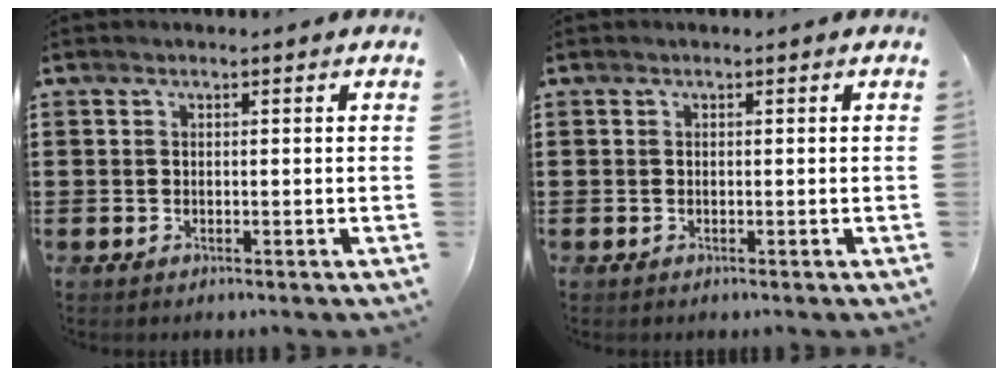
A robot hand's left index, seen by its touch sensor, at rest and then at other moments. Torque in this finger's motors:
{"motor_torque": [-0.01, 0.01, 0.00, 0.00]}